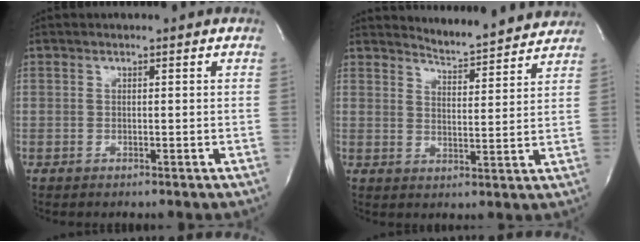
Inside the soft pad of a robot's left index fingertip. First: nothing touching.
{"total": 8.7, "force": [8.7, 0.6, 0.3], "torque": [-0.010, -0.006, 0.111]}